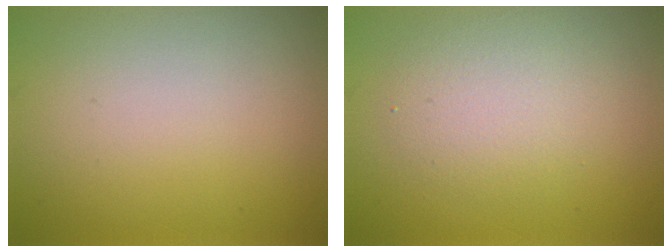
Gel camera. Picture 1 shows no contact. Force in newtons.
{"total": 3.4, "press": 3.3, "slide": 0.2}